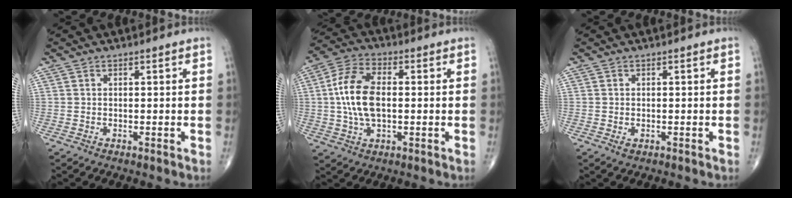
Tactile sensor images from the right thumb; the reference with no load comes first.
{"total": 11.6, "force": [0.3, 6.2, 9.8], "torque": [-0.198, 0.014, 0.002]}
{"total": 0.9, "force": [-0.2, 0.7, 0.6], "torque": [-0.010, -0.002, 0.001]}